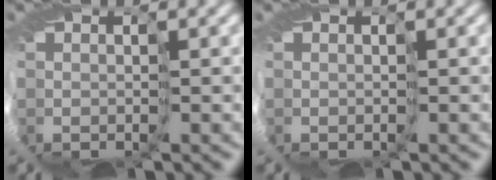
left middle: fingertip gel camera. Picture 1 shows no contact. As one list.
[{"total": 0.0}]